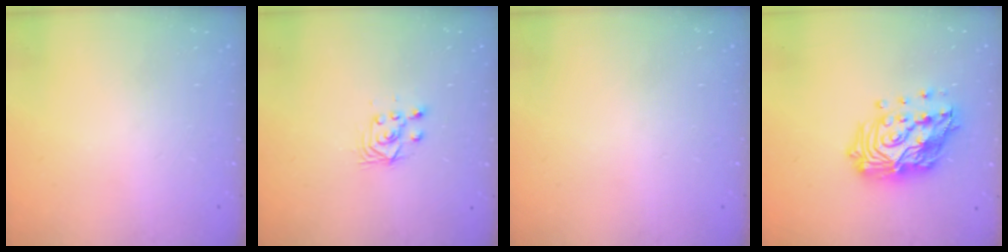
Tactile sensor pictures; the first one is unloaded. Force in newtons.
{"total": 4.1, "press": 3.9, "slide": 1.3}
{"total": 0.0}
{"total": 18.6, "press": 18.6, "slide": 1.4}